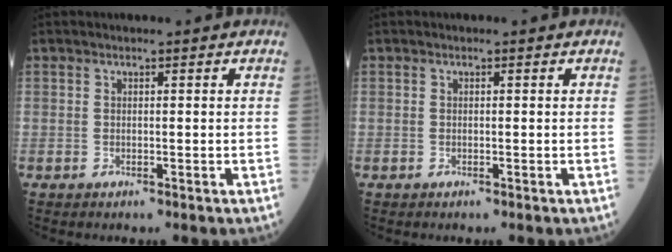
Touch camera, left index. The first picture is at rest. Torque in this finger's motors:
{"motor_torque": [0.02, -0.02, 0.00, 0.00]}